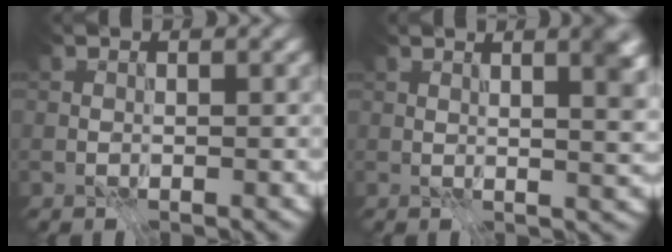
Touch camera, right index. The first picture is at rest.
{"total": 3.9, "force": [1.8, 0.8, 3.4], "torque": [-0.038, 0.002, 0.029]}